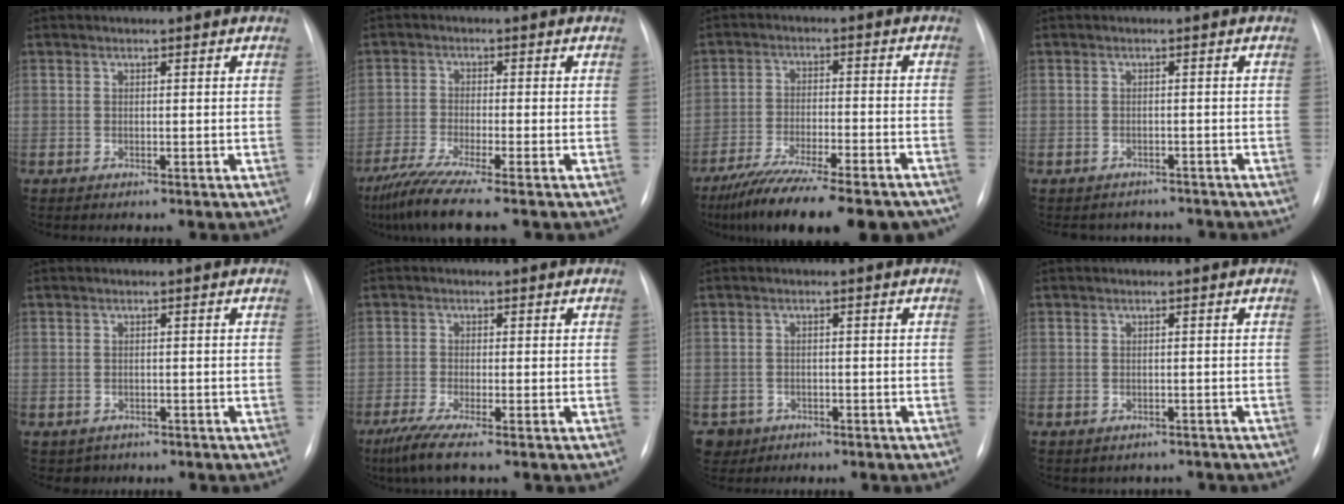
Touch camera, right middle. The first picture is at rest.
{"total": 7.0, "force": [-5.4, -0.8, 4.4], "torque": [-0.079, -0.027, -0.096]}
{"total": 20.0, "force": [-16.4, 3.4, 10.9], "torque": [-0.137, -0.017, -0.240]}
{"total": 4.9, "force": [-4.5, 2.0, -0.1], "torque": [0.003, 0.009, -0.051]}
{"total": 1.9, "force": [-1.1, 1.5, 0.1], "torque": [-0.004, 0.004, -0.012]}
{"total": 4.6, "force": [-3.1, -0.1, 3.4], "torque": [-0.071, -0.017, -0.061]}
{"total": 3.6, "force": [-1.9, 3.0, 0.1], "torque": [-0.001, 0.006, -0.030]}
{"total": 2.8, "force": [-2.3, 1.6, 0.2], "torque": [-0.004, 0.012, -0.027]}